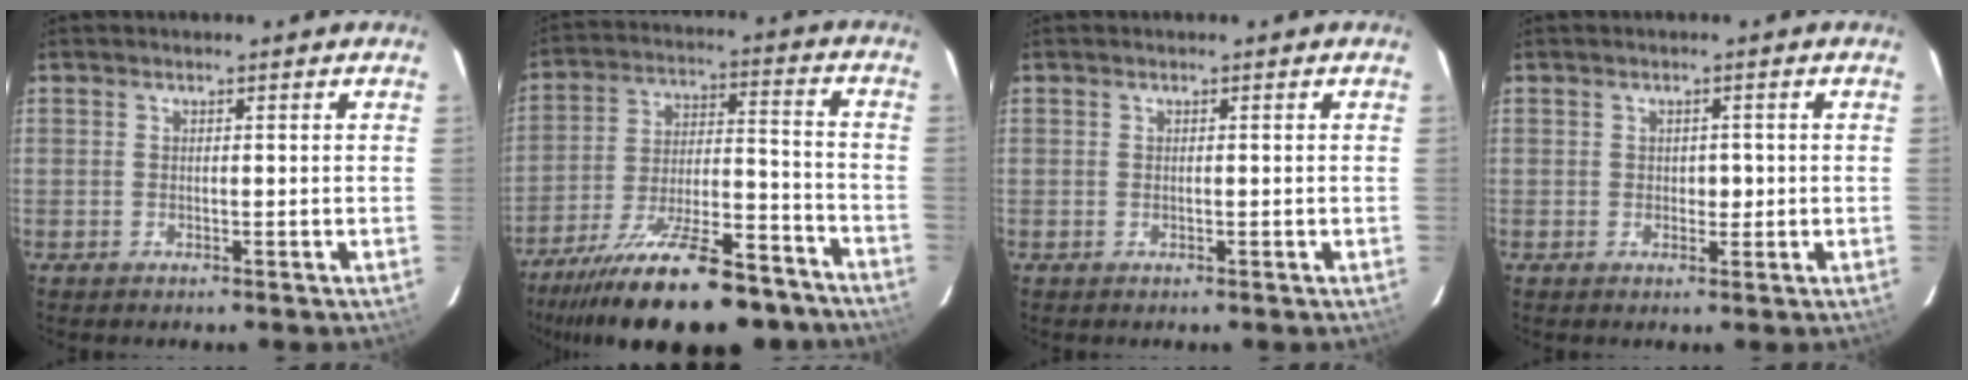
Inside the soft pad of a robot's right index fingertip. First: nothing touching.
{"total": 22.7, "force": [-17.4, 4.9, 13.7], "torque": [-0.203, -0.002, -0.286]}
{"total": 0.0}
{"total": 2.2, "force": [-0.2, 1.5, 1.6], "torque": [-0.031, 0.007, 0.003]}